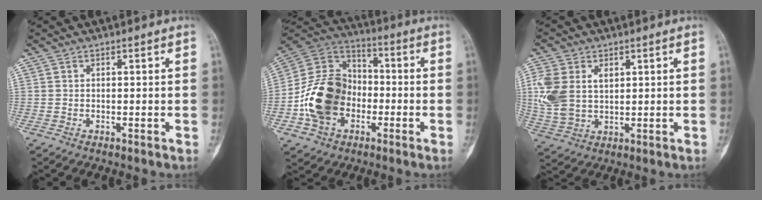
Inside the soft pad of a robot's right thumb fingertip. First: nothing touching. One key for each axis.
{"total": 17.6, "fx": -4.1, "fy": 13.2, "fz": 10.9, "tx": -0.176, "ty": 0.039, "tz": -0.079}
{"total": 11.3, "fx": 2.8, "fy": 7.6, "fz": 7.9, "tx": -0.173, "ty": 0.003, "tz": 0.064}